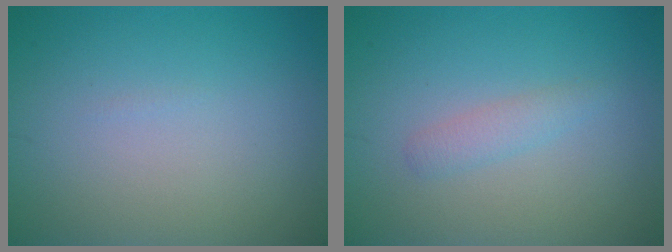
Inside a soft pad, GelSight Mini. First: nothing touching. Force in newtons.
{"total": 1.4, "press": 1.4, "slide": 0.1}